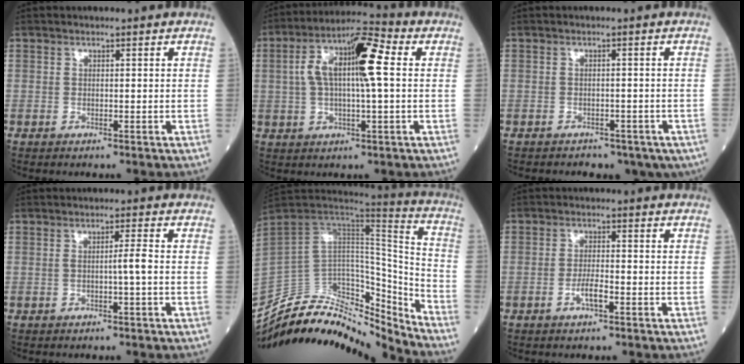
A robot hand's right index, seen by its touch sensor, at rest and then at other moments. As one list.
[{"total": 11.6, "force": [1.7, 2.2, 11.2], "torque": [-0.212, 0.031, 0.023]}, {"total": 8.4, "force": [-5.9, 5.3, 2.9], "torque": [-0.037, 0.001, -0.060]}, {"total": 1.9, "force": [-0.5, -0.5, 1.8], "torque": [-0.032, 0.001, -0.007]}, {"total": 26.1, "force": [-23.8, 6.5, 8.6], "torque": [-0.173, 0.030, -0.372]}, {"total": 2.7, "force": [-1.3, 0.4, 2.3], "torque": [-0.044, 0.002, -0.022]}]